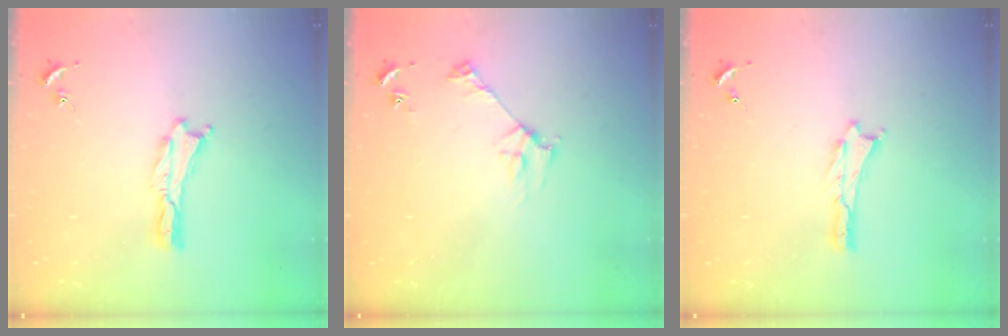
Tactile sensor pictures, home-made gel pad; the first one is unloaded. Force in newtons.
{"total": 2.8, "press": 2.8, "slide": 0.3}
{"total": 0.0}